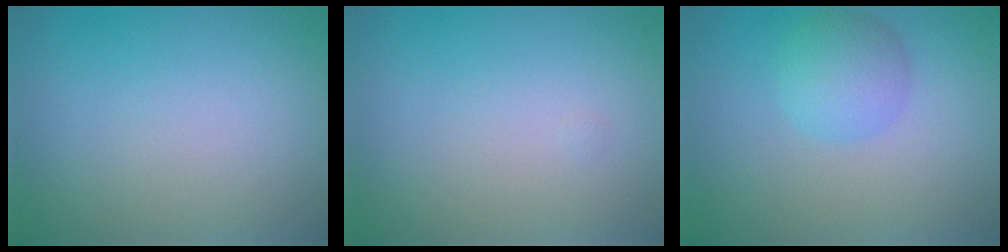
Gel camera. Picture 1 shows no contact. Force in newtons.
{"total": 0.0}
{"total": 2.6, "press": 2.6, "slide": 0.2}